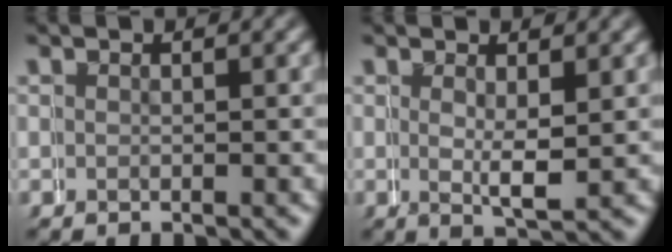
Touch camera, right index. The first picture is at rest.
{"total": 1.7, "force": [1.1, 0.1, 1.3], "torque": [-0.019, -0.004, 0.023]}